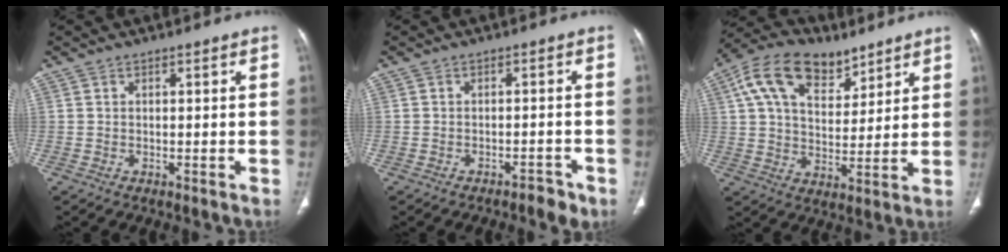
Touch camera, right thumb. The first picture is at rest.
{"total": 2.9, "force": [-2.2, 1.1, 1.7], "torque": [-0.019, 0.014, -0.028]}
{"total": 15.9, "force": [8.5, 9.4, 9.6], "torque": [-0.147, -0.012, 0.150]}